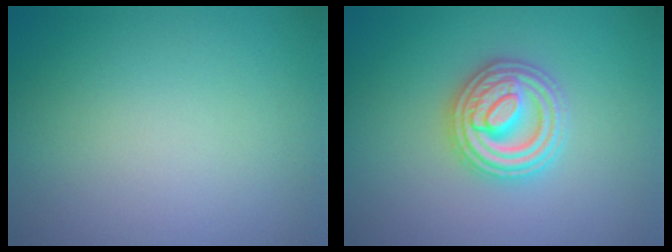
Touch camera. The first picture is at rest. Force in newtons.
{"total": 4.5, "press": 4.5, "slide": 0.6}